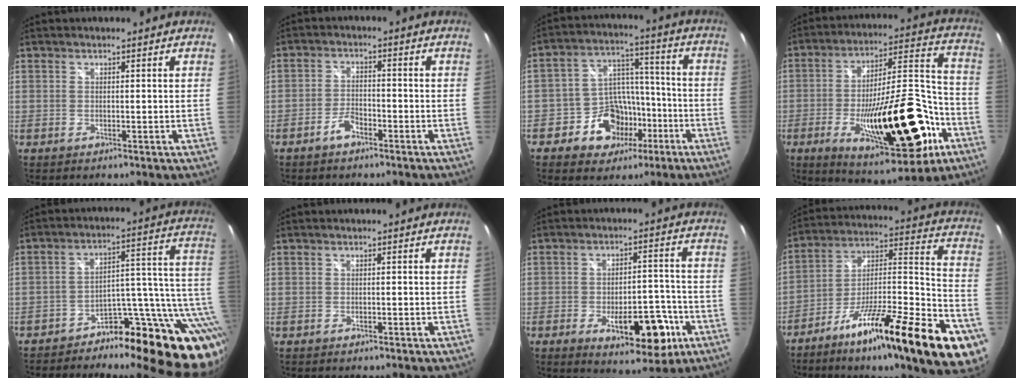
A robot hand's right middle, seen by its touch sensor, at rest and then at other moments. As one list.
[{"total": 3.7, "force": [-2.7, 1.5, 2.0], "torque": [-0.049, 0.004, -0.050]}, {"total": 11.7, "force": [-5.7, 9.6, 3.5], "torque": [-0.071, 0.047, -0.076]}, {"total": 26.5, "force": [-10.3, 9.5, 22.5], "torque": [-0.362, -0.005, -0.143]}, {"total": 17.0, "force": [-8.5, 7.4, 12.7], "torque": [-0.131, 0.020, -0.128]}, {"total": 1.2, "force": [-0.9, 0.6, 0.6], "torque": [-0.009, -0.001, -0.012]}, {"total": 12.7, "force": [-5.5, 5.8, 9.8], "torque": [-0.145, 0.005, -0.062]}, {"total": 31.2, "force": [-18.1, 6.4, 24.6], "torque": [-0.326, -0.007, -0.276]}]